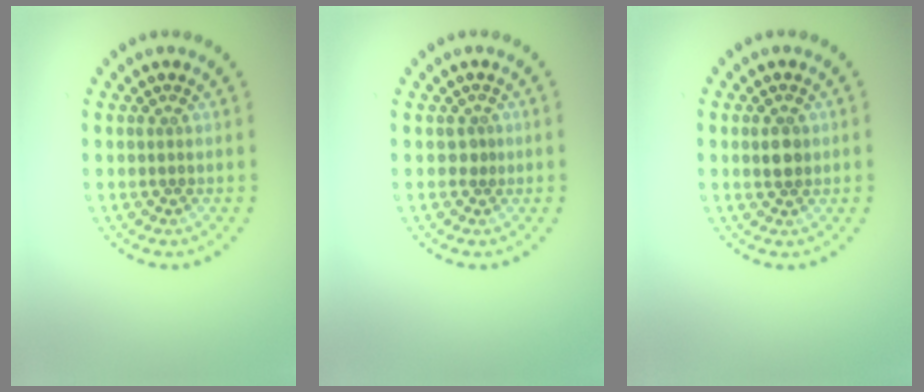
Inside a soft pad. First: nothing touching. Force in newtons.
{"total": 0.7, "press": 0.4, "slide": 0.6}
{"total": 1.8, "press": 1.8, "slide": 0.4}